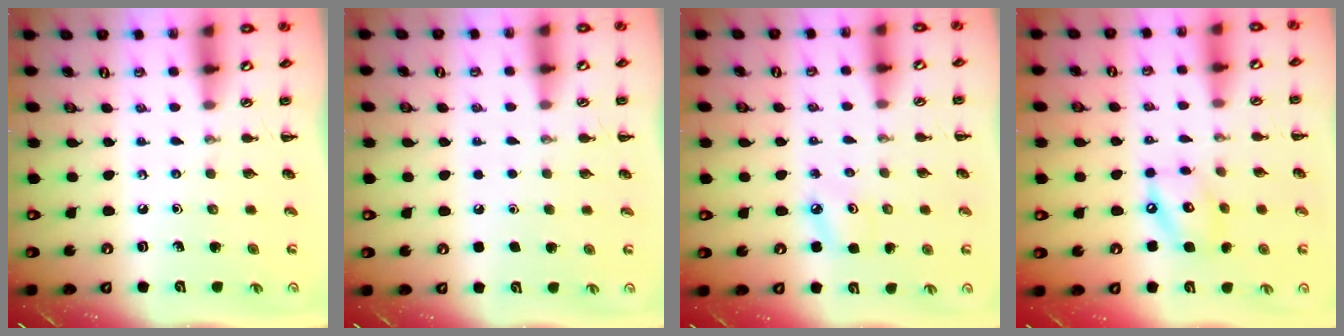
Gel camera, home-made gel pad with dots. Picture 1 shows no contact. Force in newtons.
{"total": 1.8, "press": 1.8, "slide": 0.1}
{"total": 6.3, "press": 6.1, "slide": 1.7}
{"total": 9.9, "press": 9.8, "slide": 1.4}